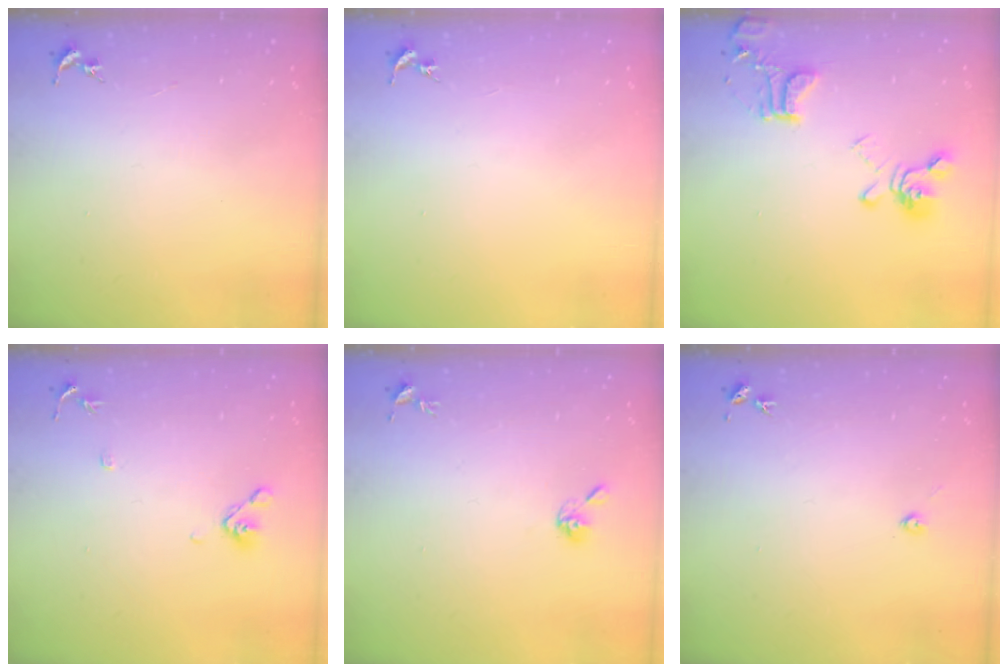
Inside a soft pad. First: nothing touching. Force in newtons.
{"total": 0.0}
{"total": 17.3, "press": 17.2, "slide": 1.8}
{"total": 8.9, "press": 8.7, "slide": 1.9}
{"total": 5.2, "press": 5.1, "slide": 0.7}
{"total": 2.2, "press": 2.2, "slide": 0.3}